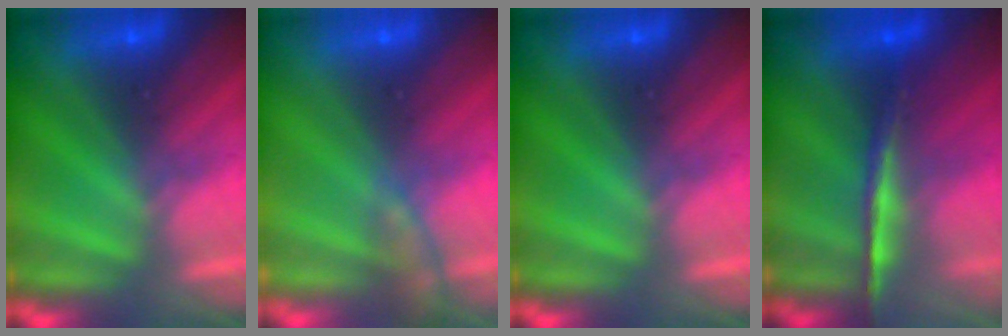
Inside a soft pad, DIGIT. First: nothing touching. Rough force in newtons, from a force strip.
{"total": 2.3}
{"total": 0.0}
{"total": 1.9}